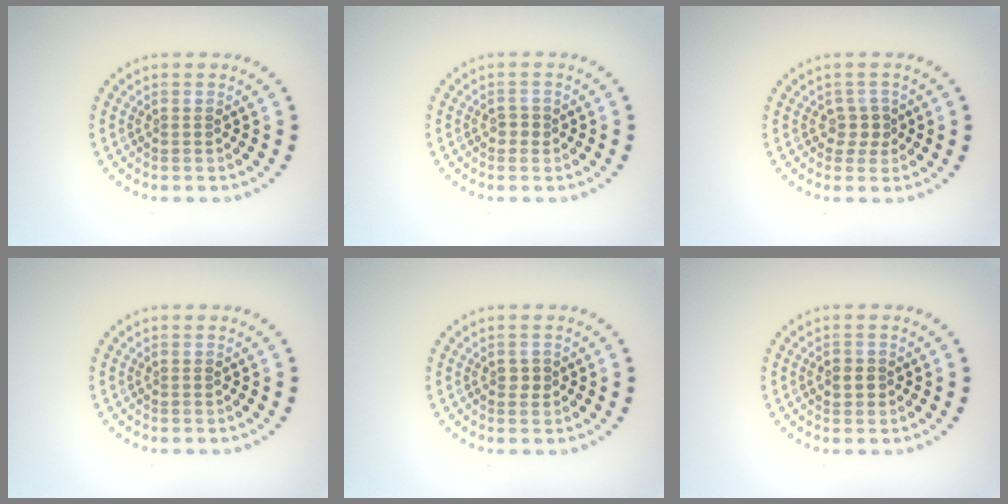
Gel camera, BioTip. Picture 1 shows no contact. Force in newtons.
{"total": 1.0, "press": 1.0, "slide": 0.3}
{"total": 1.7, "press": 1.3, "slide": 1.0}
{"total": 0.0}
{"total": 1.0, "press": 1.0, "slide": 0.2}
{"total": 1.4, "press": 1.3, "slide": 0.4}